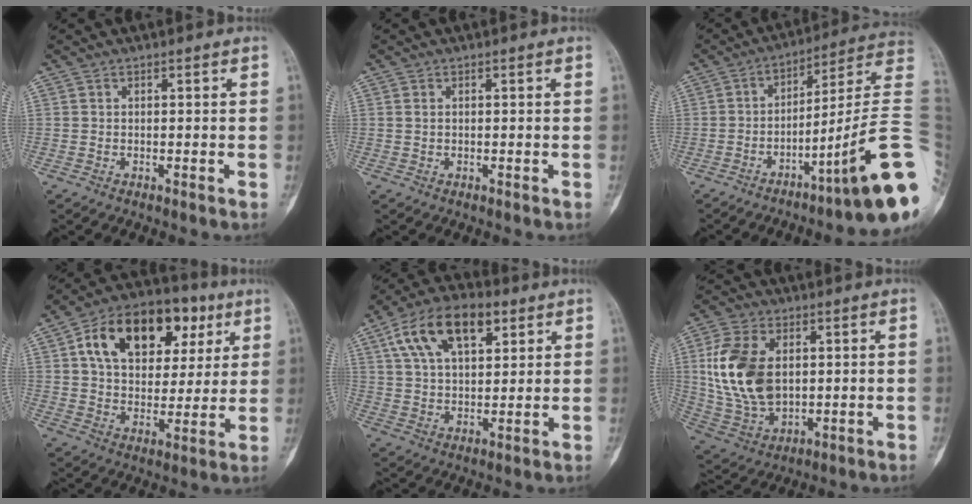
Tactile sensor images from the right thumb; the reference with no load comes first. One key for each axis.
{"total": 0.6, "fx": 0.2, "fy": 0.4, "fz": 0.4, "tx": -0.009, "ty": 0.002, "tz": 0.003}
{"total": 20.8, "fx": -6.2, "fy": 1.2, "fz": 19.8, "tx": -0.223, "ty": 0.048, "tz": -0.094}
{"total": 21.5, "fx": 8.1, "fy": 13.8, "fz": 14.3, "tx": -0.189, "ty": 0.005, "tz": 0.124}
{"total": 15.4, "fx": 7.1, "fy": 8.0, "fz": 11.1, "tx": -0.179, "ty": -0.001, "tz": 0.124}
{"total": 16.0, "fx": 2.5, "fy": 10.3, "fz": 12.1, "tx": -0.233, "ty": -0.007, "tz": 0.057}